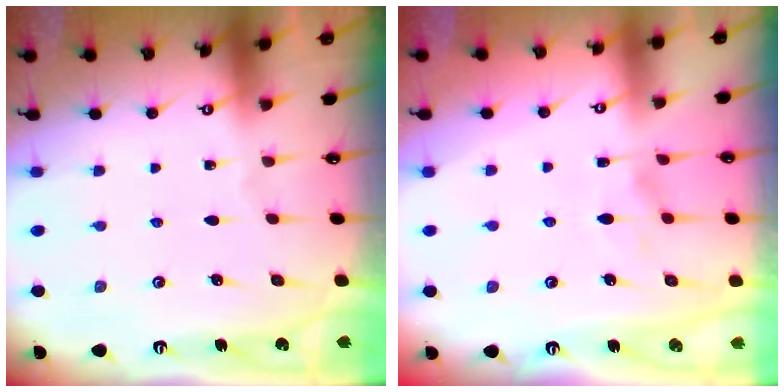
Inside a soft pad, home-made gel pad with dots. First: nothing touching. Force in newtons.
{"total": 1.2, "press": 1.0, "slide": 0.7}